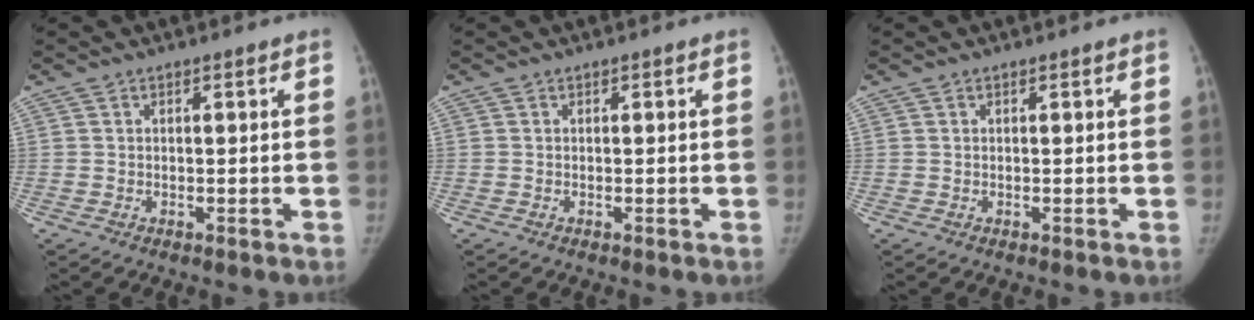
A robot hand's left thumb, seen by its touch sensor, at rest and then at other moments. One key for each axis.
{"total": 0.0}
{"total": 0.0}